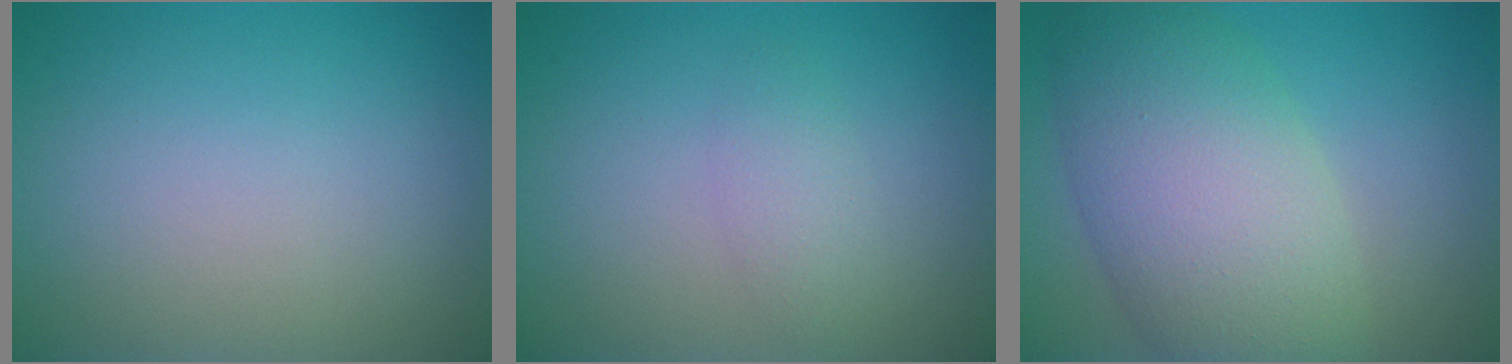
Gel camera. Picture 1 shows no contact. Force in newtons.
{"total": 1.9, "press": 1.9, "slide": 0.1}
{"total": 8.9, "press": 8.9, "slide": 0.5}